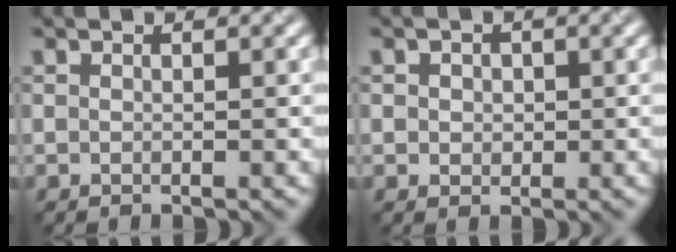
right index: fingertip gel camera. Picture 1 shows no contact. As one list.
[{"total": 1.8, "force": [0.5, 1.5, 0.9], "torque": [-0.014, 0.014, 0.003]}]